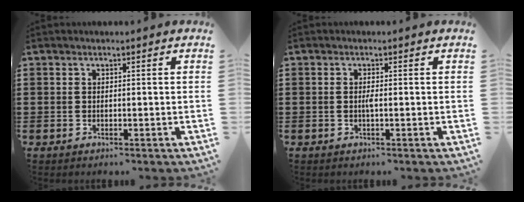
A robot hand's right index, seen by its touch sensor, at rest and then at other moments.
{"total": 1.1, "force": [-0.2, 0.0, 1.1], "torque": [-0.029, -0.005, -0.006]}